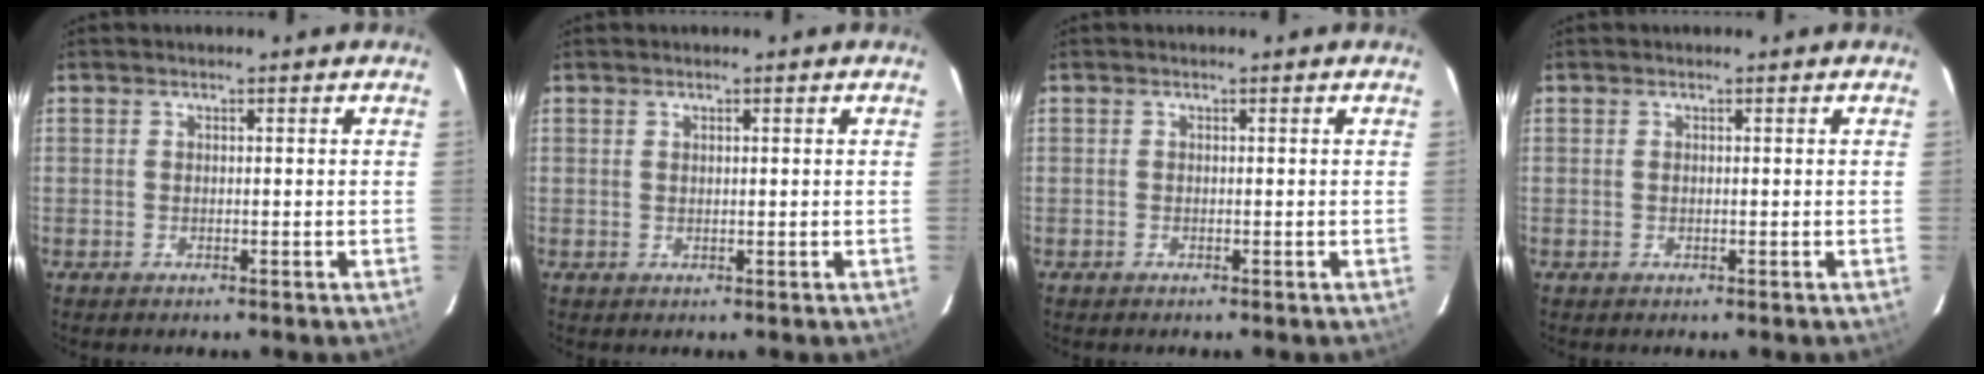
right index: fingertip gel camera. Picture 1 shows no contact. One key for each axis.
{"total": 0.5, "fx": 0.3, "fy": 0.2, "fz": 0.3, "tx": -0.006, "ty": 0.002, "tz": 0.007}
{"total": 0.0}
{"total": 0.0}